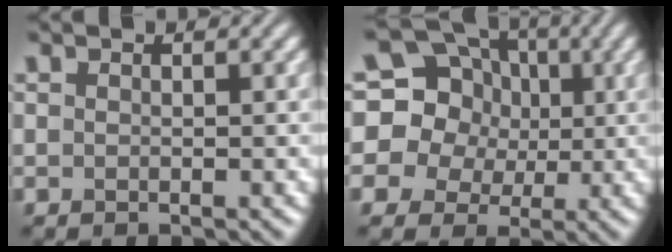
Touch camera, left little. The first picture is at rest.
{"total": 15.8, "force": [4.3, 14.1, 5.8], "torque": [-0.146, 0.044, 0.055]}